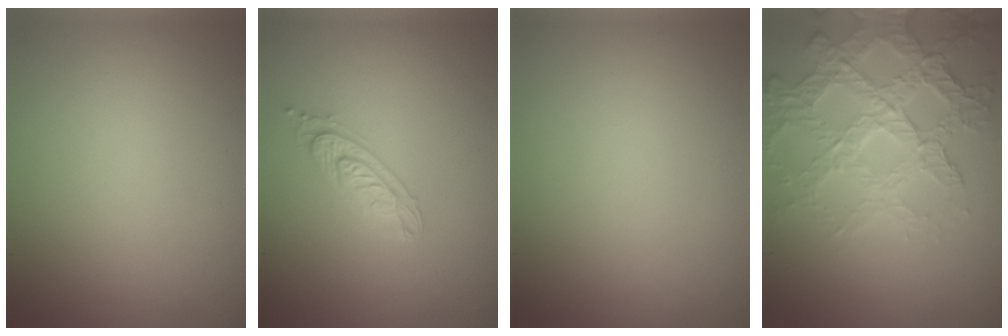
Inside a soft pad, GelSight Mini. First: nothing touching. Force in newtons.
{"total": 2.3, "press": 2.2, "slide": 0.5}
{"total": 0.0}
{"total": 7.2, "press": 5.2, "slide": 4.9}